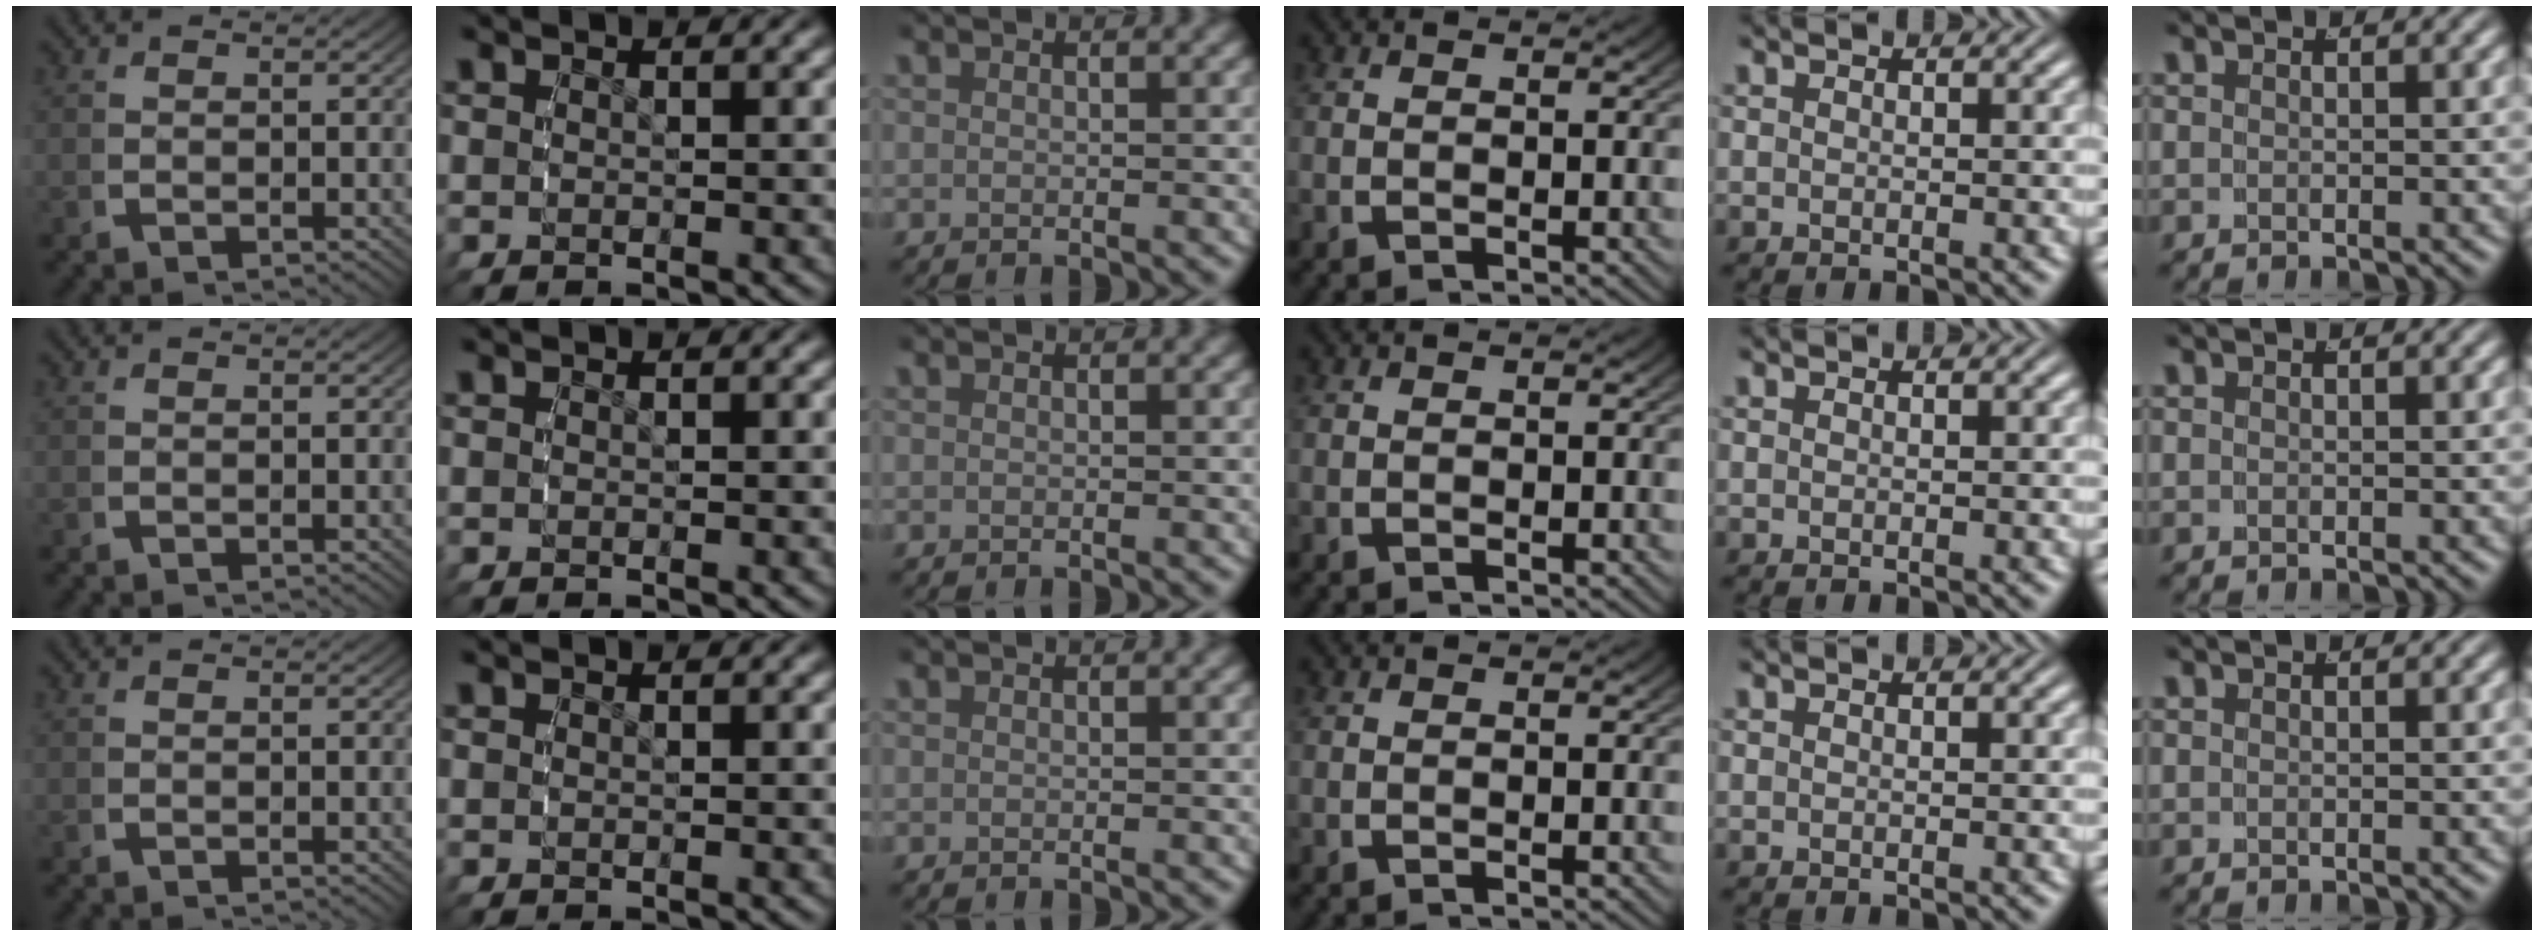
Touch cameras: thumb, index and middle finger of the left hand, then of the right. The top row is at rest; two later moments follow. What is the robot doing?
{"motion": "reach", "object": "photo album"}